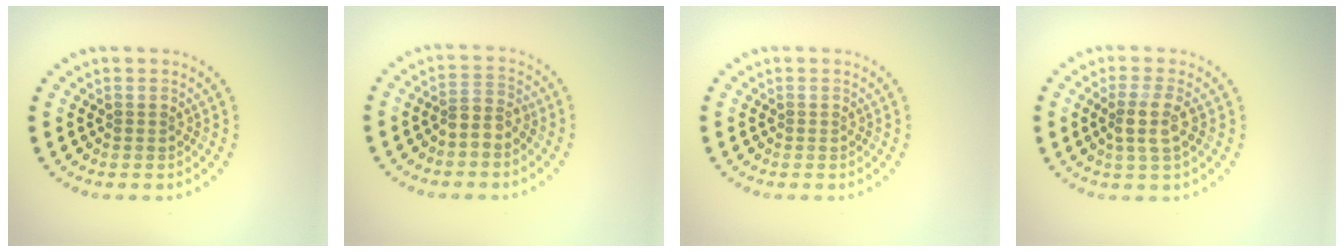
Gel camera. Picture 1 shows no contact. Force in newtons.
{"total": 2.2, "press": 1.8, "slide": 1.1}
{"total": 0.0}
{"total": 2.5, "press": 2.0, "slide": 1.4}